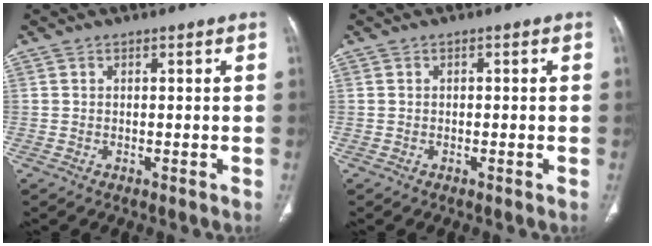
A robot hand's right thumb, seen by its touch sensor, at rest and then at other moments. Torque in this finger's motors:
{"motor_torque": [-0.16, -0.16, -0.20, 0.17, -0.07]}